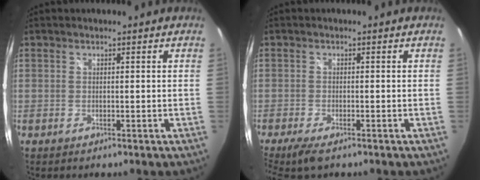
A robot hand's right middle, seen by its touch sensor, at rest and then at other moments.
{"total": 4.9, "force": [-3.7, 1.1, 3.0], "torque": [-0.073, -0.022, -0.069]}